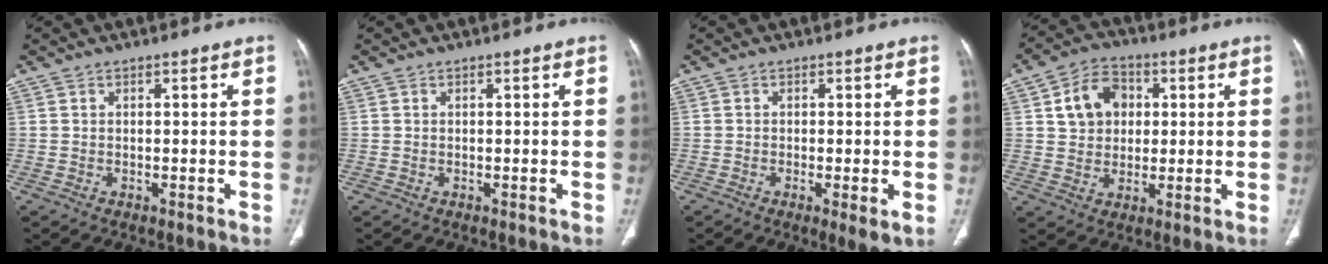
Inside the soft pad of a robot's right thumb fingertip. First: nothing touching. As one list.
[{"total": 0.0}, {"total": 3.5, "force": [-1.0, 0.6, 3.3], "torque": [-0.061, -0.013, -0.019]}, {"total": 9.6, "force": [2.3, 7.7, 5.3], "torque": [-0.061, 0.004, 0.036]}]